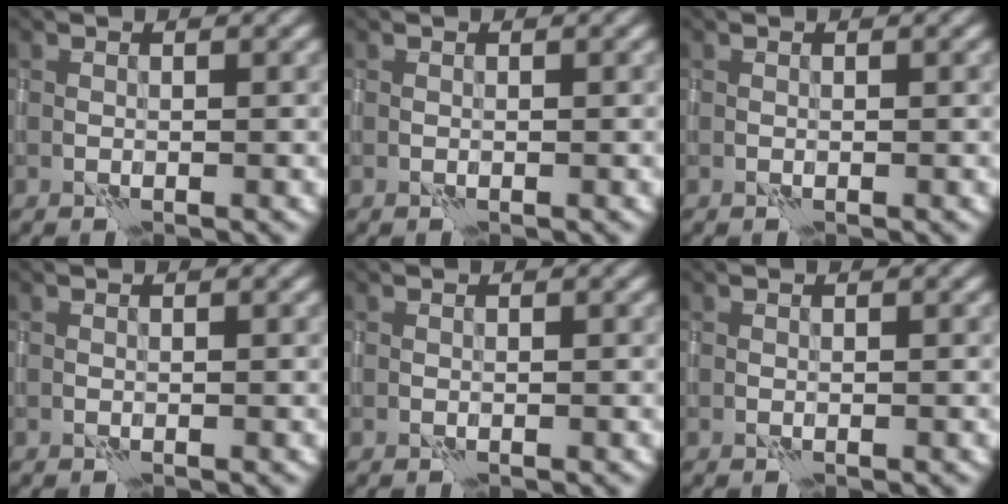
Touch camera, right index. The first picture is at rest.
{"total": 0.0}
{"total": 0.0}
{"total": 0.0}
{"total": 0.0}
{"total": 0.0}